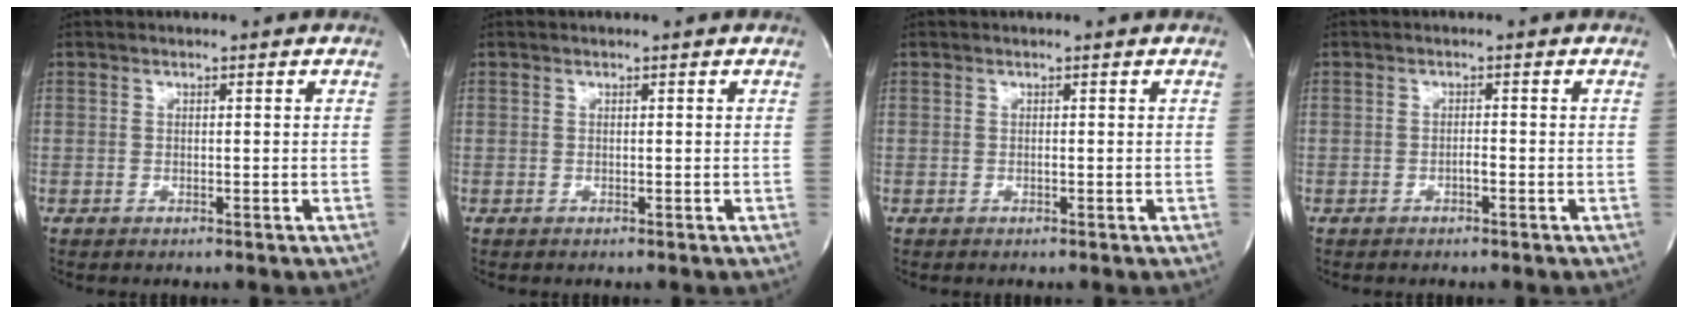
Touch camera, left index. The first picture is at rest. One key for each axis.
{"total": 0.0}
{"total": 0.0}
{"total": 0.8, "fx": -0.5, "fy": 0.1, "fz": 0.7, "tx": -0.012, "ty": 0.002, "tz": -0.009}